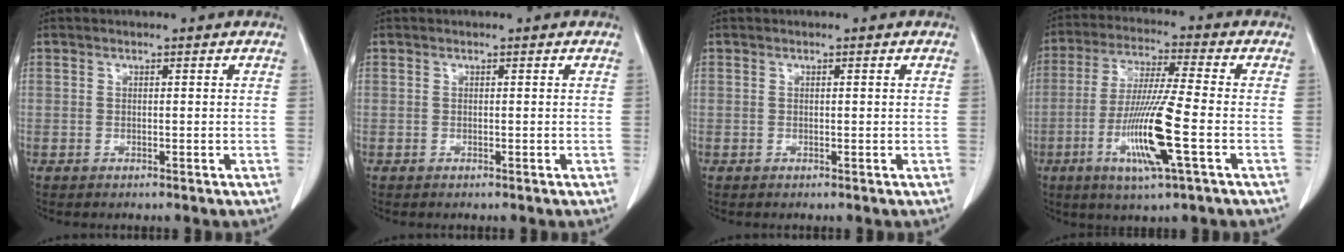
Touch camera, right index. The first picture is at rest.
{"total": 0.0}
{"total": 0.0}
{"total": 12.6, "force": [-3.8, -0.1, 12.0], "torque": [-0.240, -0.019, -0.075]}